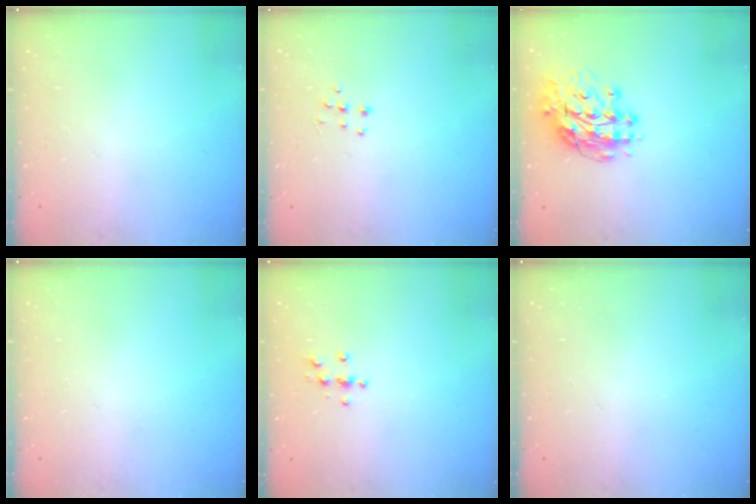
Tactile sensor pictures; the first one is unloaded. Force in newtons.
{"total": 3.7, "press": 3.7, "slide": 0.2}
{"total": 13.7, "press": 13.6, "slide": 1.5}
{"total": 0.0}
{"total": 3.9, "press": 3.9, "slide": 0.4}
{"total": 0.0}